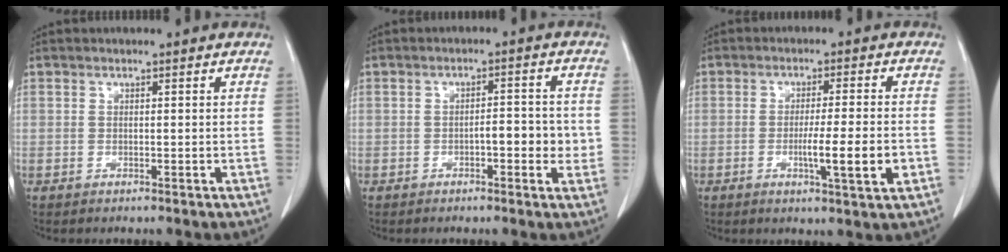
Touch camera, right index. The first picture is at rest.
{"total": 4.6, "force": [-1.0, 1.5, 4.2], "torque": [-0.056, 0.007, -0.013]}
{"total": 7.3, "force": [-2.1, -0.2, 7.0], "torque": [-0.108, -0.013, -0.034]}